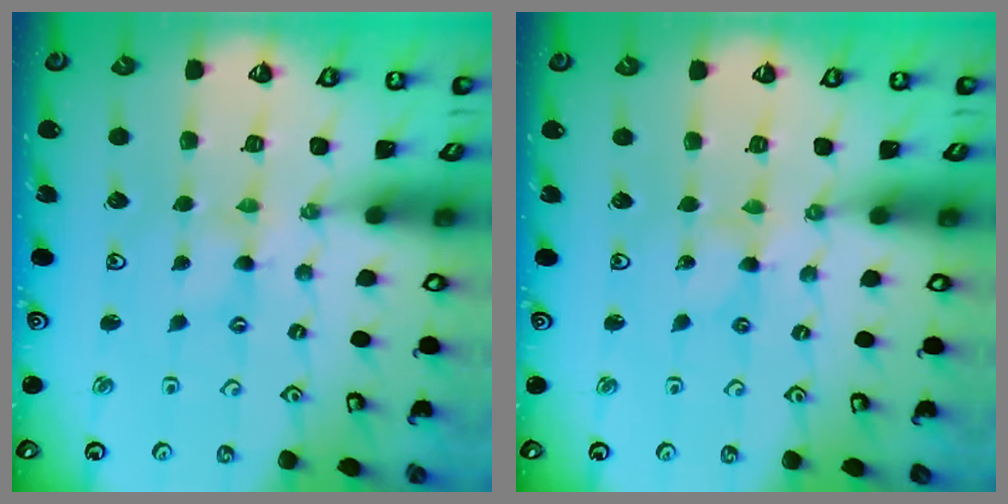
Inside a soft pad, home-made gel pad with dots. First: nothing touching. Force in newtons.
{"total": 0.0}